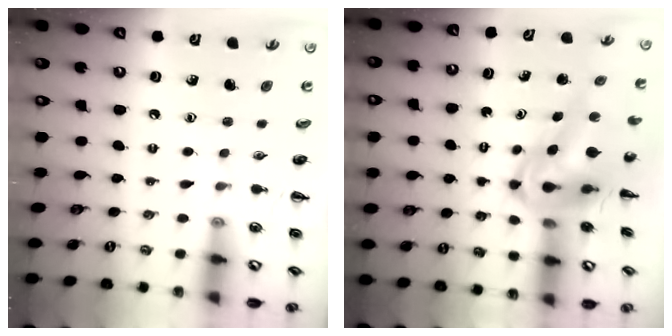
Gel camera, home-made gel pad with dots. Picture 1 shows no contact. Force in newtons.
{"total": 8.6, "press": 8.1, "slide": 2.9}